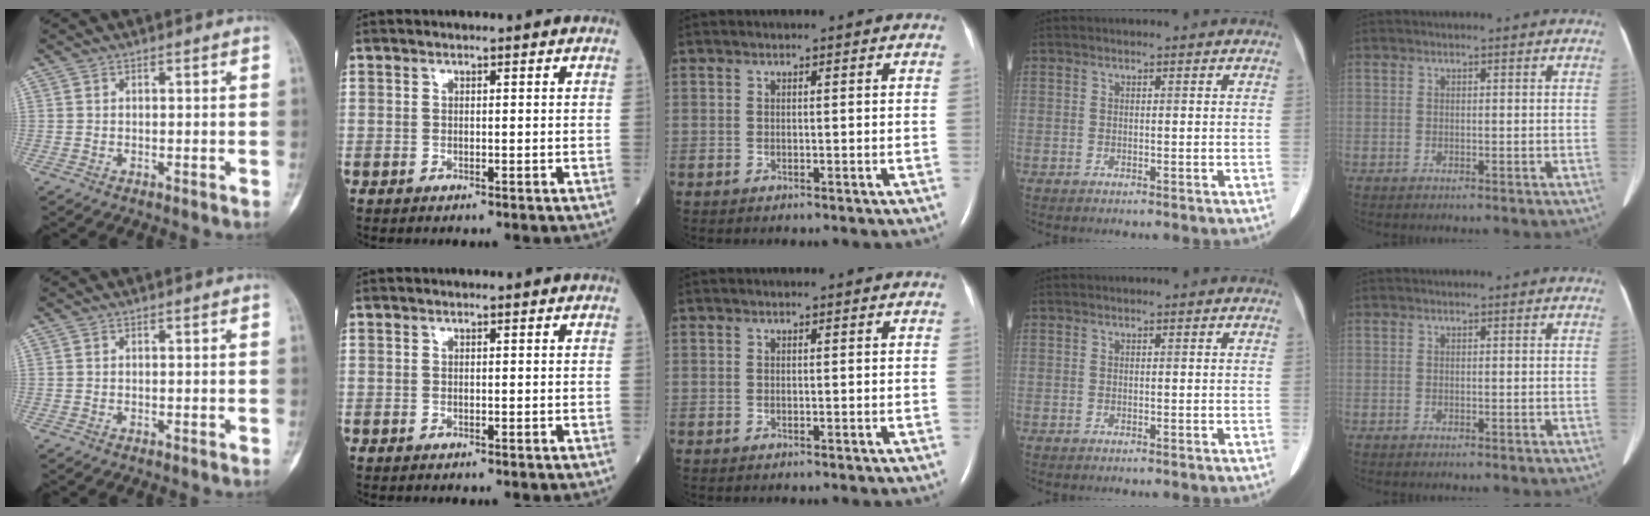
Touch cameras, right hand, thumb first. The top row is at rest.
{}